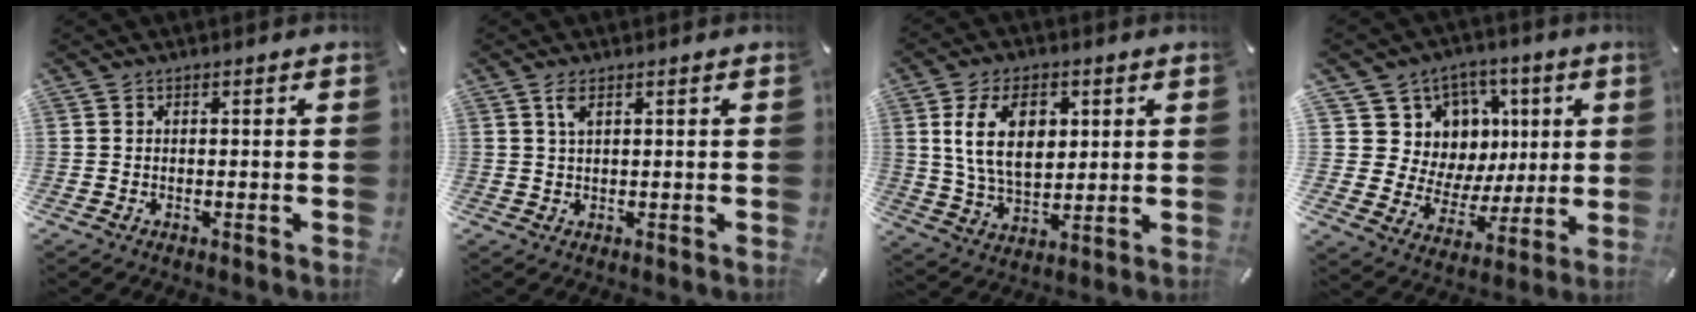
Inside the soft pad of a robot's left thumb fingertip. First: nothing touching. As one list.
[{"total": 2.3, "force": [1.0, 0.6, 2.0], "torque": [-0.042, 0.004, 0.017]}, {"total": 13.3, "force": [3.8, 8.6, 9.5], "torque": [-0.189, 0.000, 0.064]}, {"total": 10.8, "force": [3.0, 10.4, 0.3], "torque": [0.006, -0.050, 0.068]}]